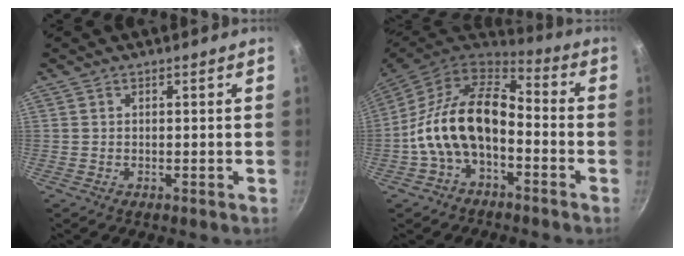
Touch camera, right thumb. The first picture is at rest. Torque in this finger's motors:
{"motor_torque": [2.56, 2.44, 1.88, -0.89, 0.21]}